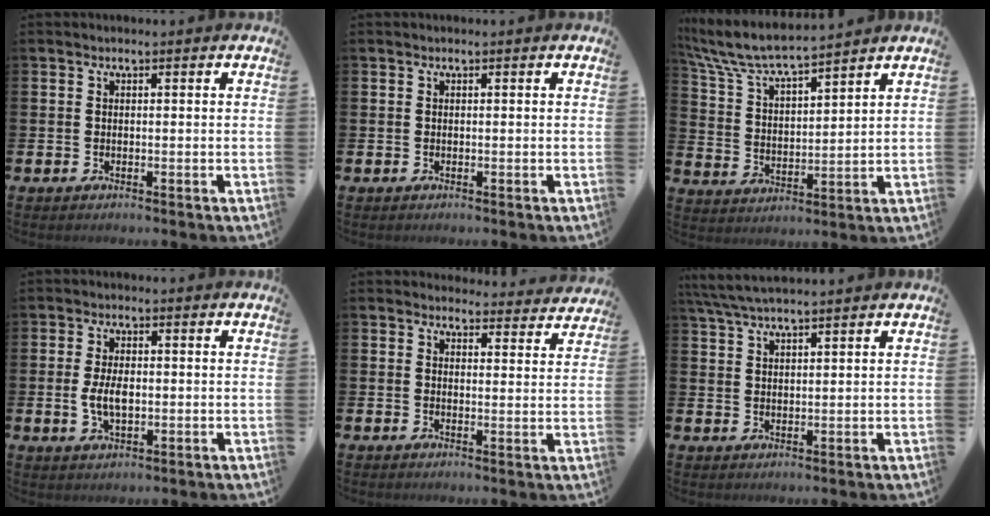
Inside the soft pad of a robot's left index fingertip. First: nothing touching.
{"total": 0.0}
{"total": 7.4, "force": [6.9, 0.7, 2.4], "torque": [-0.080, -0.044, 0.121]}
{"total": 4.2, "force": [-0.1, 2.2, 3.6], "torque": [-0.065, -0.001, -0.008]}
{"total": 3.4, "force": [3.3, 0.9, 0.0], "torque": [0.010, -0.026, 0.055]}
{"total": 4.4, "force": [4.0, 0.3, 1.8], "torque": [-0.051, -0.008, 0.075]}